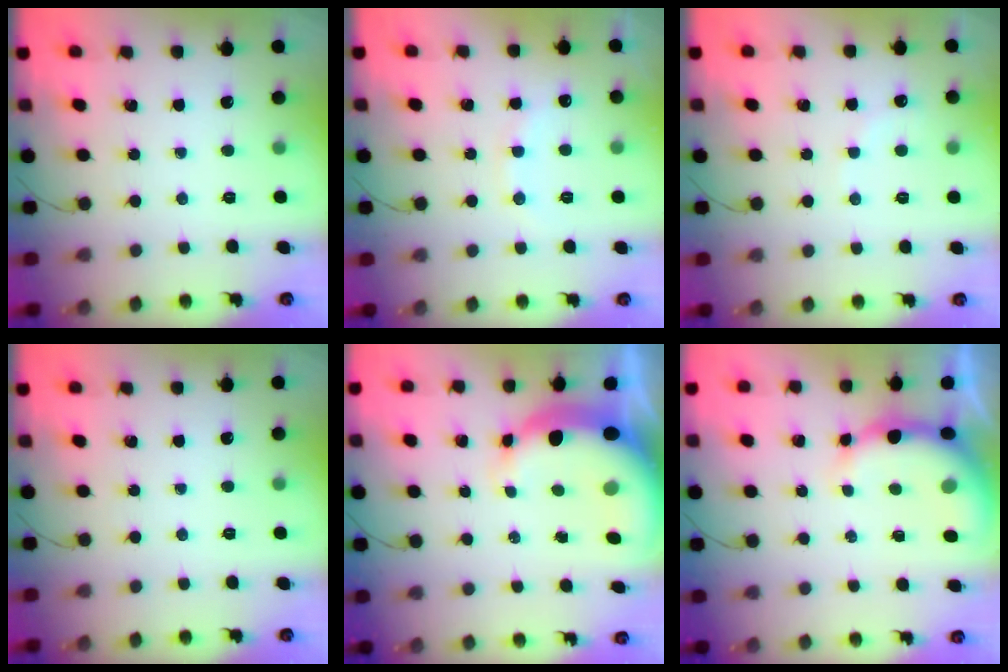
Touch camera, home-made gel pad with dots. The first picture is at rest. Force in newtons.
{"total": 8.4, "press": 8.2, "slide": 1.6}
{"total": 4.2, "press": 4.0, "slide": 1.1}
{"total": 0.0}
{"total": 10.1, "press": 9.8, "slide": 2.6}
{"total": 8.7, "press": 8.7, "slide": 1.0}